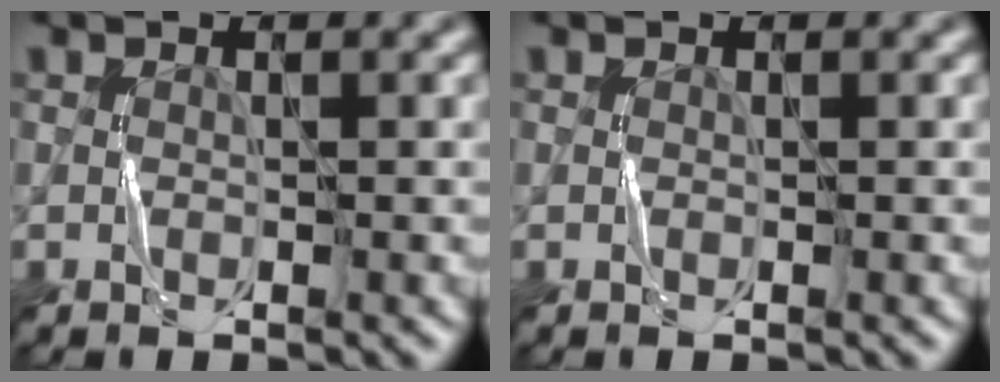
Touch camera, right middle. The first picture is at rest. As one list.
[{"total": 0.0}]